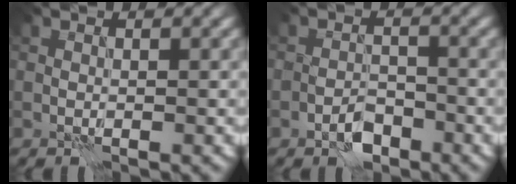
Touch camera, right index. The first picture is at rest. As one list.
[{"total": 2.8, "force": [-1.9, 1.3, 1.6], "torque": [-0.023, 0.006, -0.036]}]